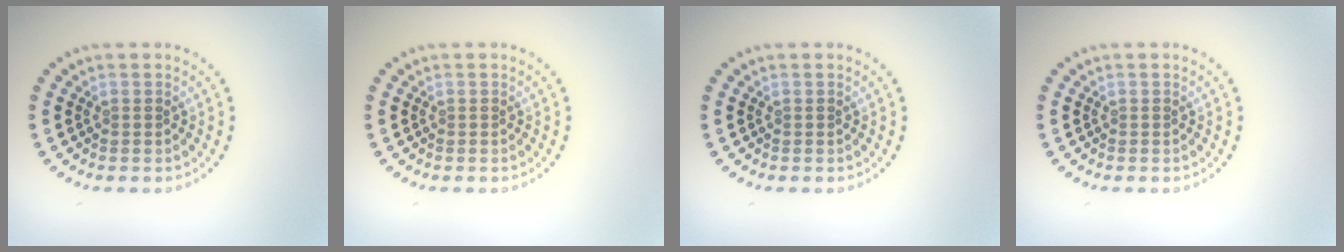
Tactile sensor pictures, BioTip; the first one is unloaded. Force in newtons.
{"total": 0.0}
{"total": 0.0}
{"total": 0.0}